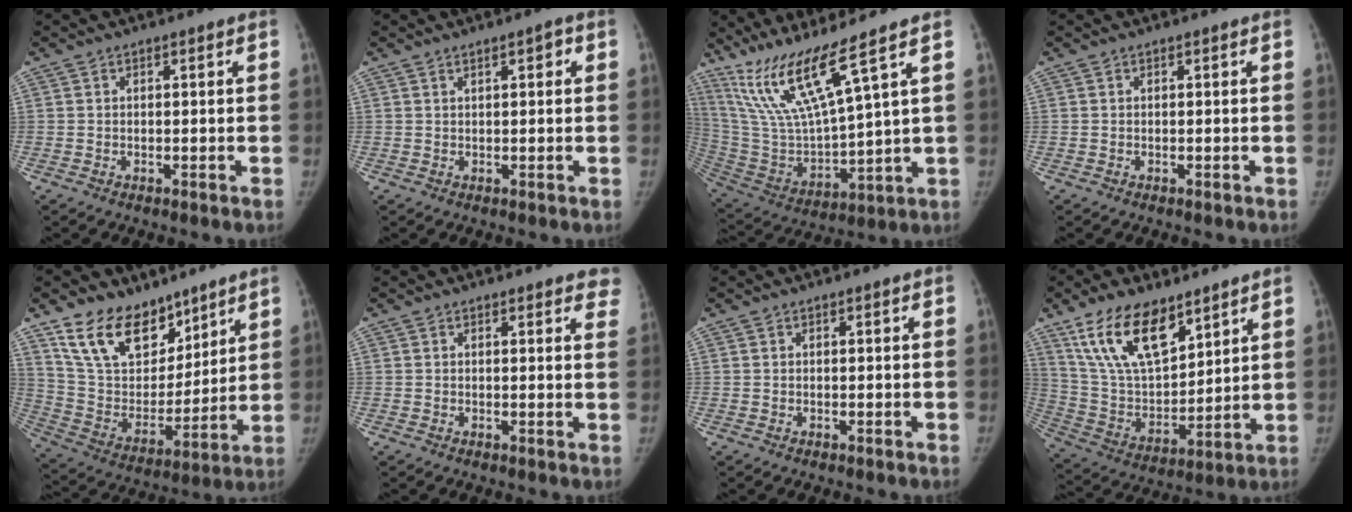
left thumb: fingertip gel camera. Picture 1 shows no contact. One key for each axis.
{"total": 1.9, "fx": 0.8, "fy": 0.6, "fz": 1.6, "tx": -0.020, "ty": 0.001, "tz": 0.010}
{"total": 15.7, "fx": 10.5, "fy": 0.4, "fz": 11.7, "tx": -0.230, "ty": -0.060, "tz": 0.218}
{"total": 0.0}
{"total": 18.5, "fx": 12.8, "fy": 10.7, "fz": 8.0, "tx": -0.096, "ty": -0.064, "tz": 0.242}
{"total": 4.3, "fx": 3.7, "fy": 1.6, "fz": 1.3, "tx": 0.017, "ty": -0.015, "tz": 0.023}
{"total": 0.0}
{"total": 17.7, "fx": 11.2, "fy": 8.2, "fz": 11.0, "tx": -0.163, "ty": -0.051, "tz": 0.222}